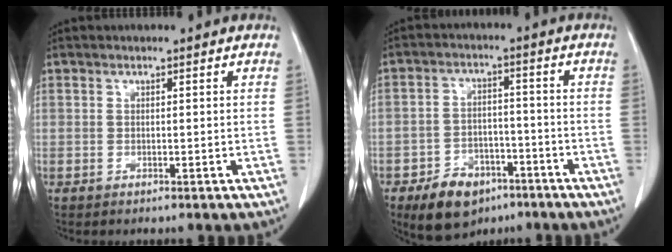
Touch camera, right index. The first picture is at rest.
{"total": 8.9, "force": [-5.6, 5.6, 4.1], "torque": [-0.078, 0.008, -0.085]}